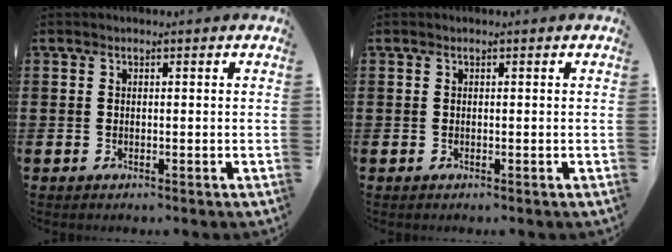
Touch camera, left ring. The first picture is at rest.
{"total": 0.0}